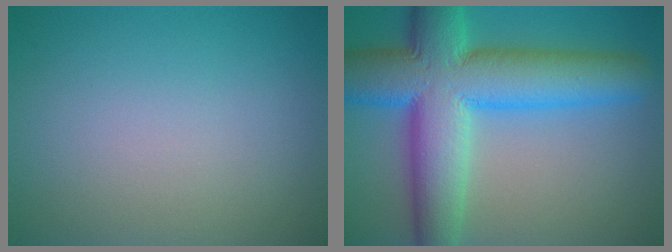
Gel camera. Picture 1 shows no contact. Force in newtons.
{"total": 12.6, "press": 12.6, "slide": 0.2}